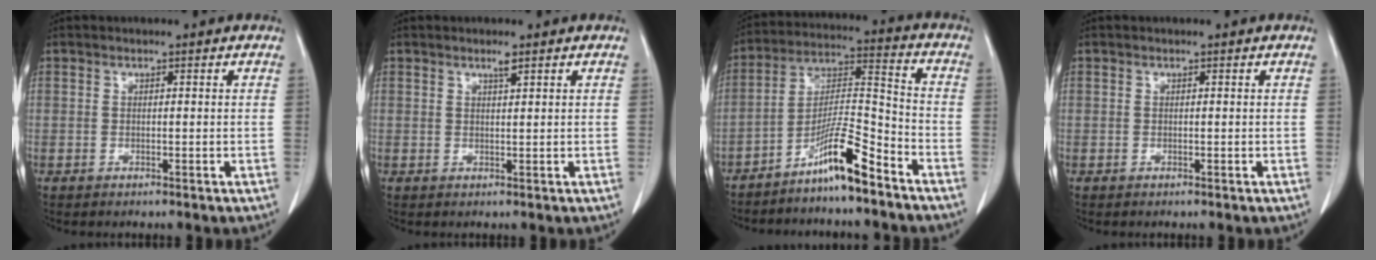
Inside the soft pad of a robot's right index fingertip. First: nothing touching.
{"total": 1.2, "force": [0.8, 0.0, 0.8], "torque": [-0.016, -0.002, 0.016]}
{"total": 10.2, "force": [-7.4, 0.4, 7.0], "torque": [-0.135, 0.005, -0.136]}
{"total": 0.0}